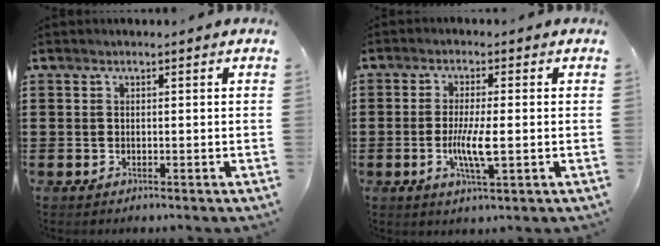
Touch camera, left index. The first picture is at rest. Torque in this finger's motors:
{"motor_torque": [0.88, 0.17, 0.32, 0.12]}